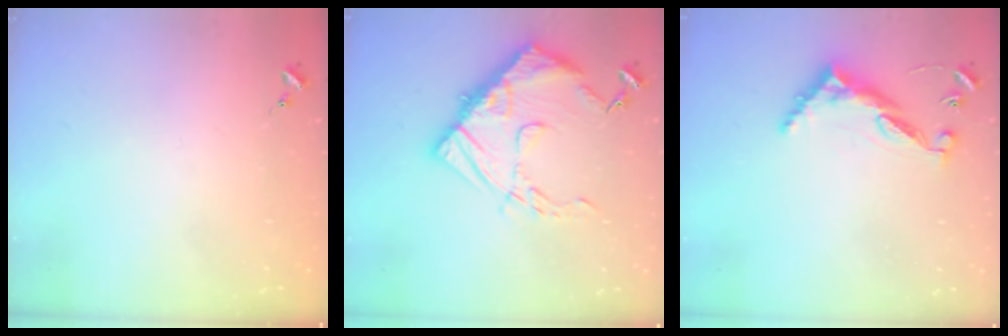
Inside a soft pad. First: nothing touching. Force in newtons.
{"total": 15.2, "press": 15.1, "slide": 1.4}
{"total": 9.8, "press": 9.7, "slide": 1.0}